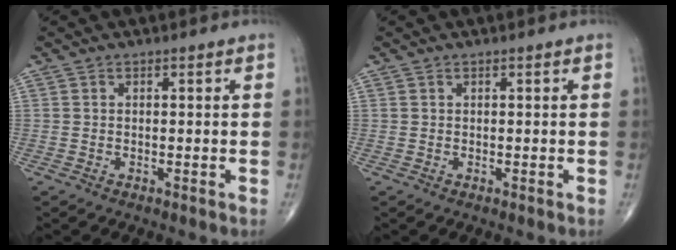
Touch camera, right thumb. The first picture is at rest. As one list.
[{"total": 0.0}]